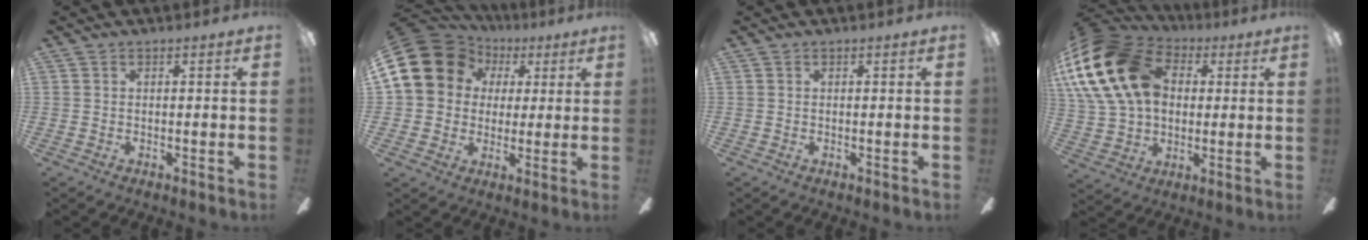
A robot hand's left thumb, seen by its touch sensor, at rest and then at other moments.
{"total": 15.5, "force": [4.4, 13.7, 5.9], "torque": [-0.119, -0.012, 0.088]}
{"total": 0.0}
{"total": 22.8, "force": [5.9, 16.7, 14.4], "torque": [-0.308, -0.005, 0.102]}